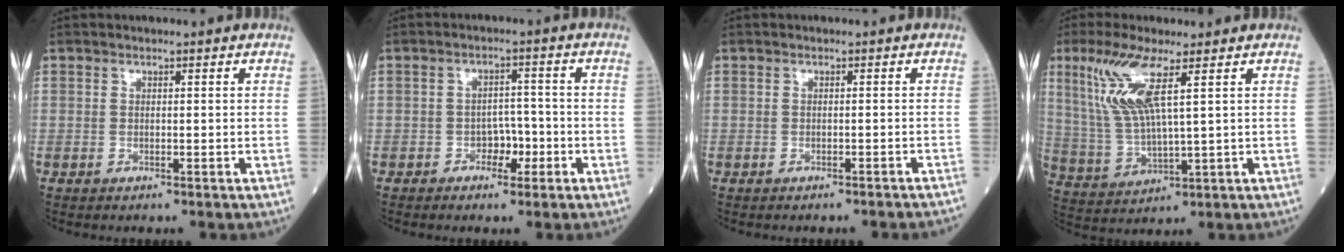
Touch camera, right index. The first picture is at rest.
{"total": 3.6, "force": [-1.6, 2.2, 2.3], "torque": [-0.027, 0.009, -0.027]}
{"total": 3.7, "force": [-3.5, 0.0, 1.1], "torque": [-0.017, -0.004, -0.037]}
{"total": 10.1, "force": [4.4, 1.1, 9.0], "torque": [-0.208, 0.000, 0.093]}